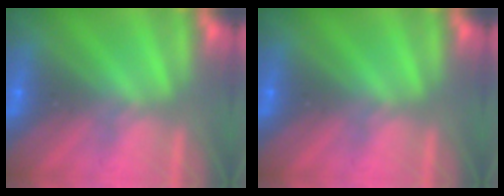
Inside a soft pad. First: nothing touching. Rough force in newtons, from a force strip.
{"total": 0.0}